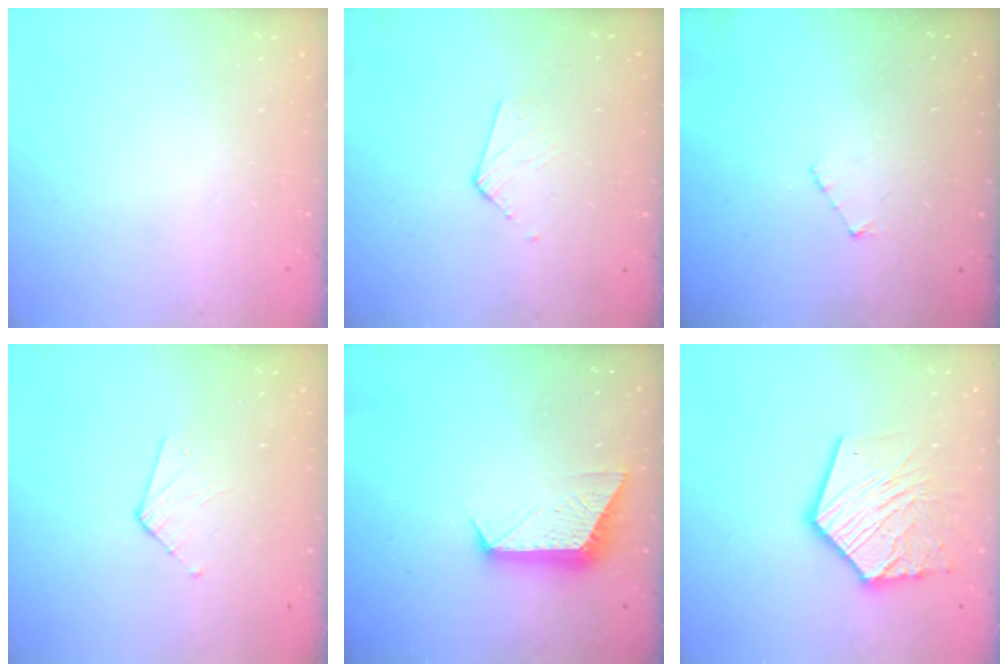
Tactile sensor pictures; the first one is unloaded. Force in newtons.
{"total": 3.4, "press": 3.4, "slide": 0.3}
{"total": 3.0, "press": 3.0, "slide": 0.3}
{"total": 3.7, "press": 3.7, "slide": 0.4}
{"total": 9.5, "press": 9.5, "slide": 0.7}
{"total": 17.6, "press": 17.5, "slide": 1.7}